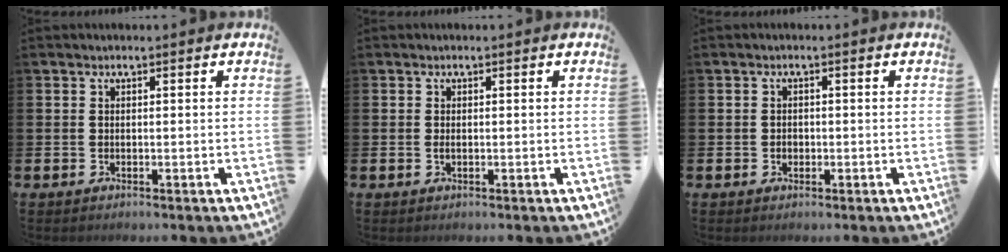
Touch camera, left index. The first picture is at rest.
{"total": 0.6, "force": [0.0, 0.3, 0.6], "torque": [-0.012, 0.002, -0.001]}
{"total": 1.1, "force": [-0.2, 1.0, 0.5], "torque": [0.003, 0.001, -0.009]}